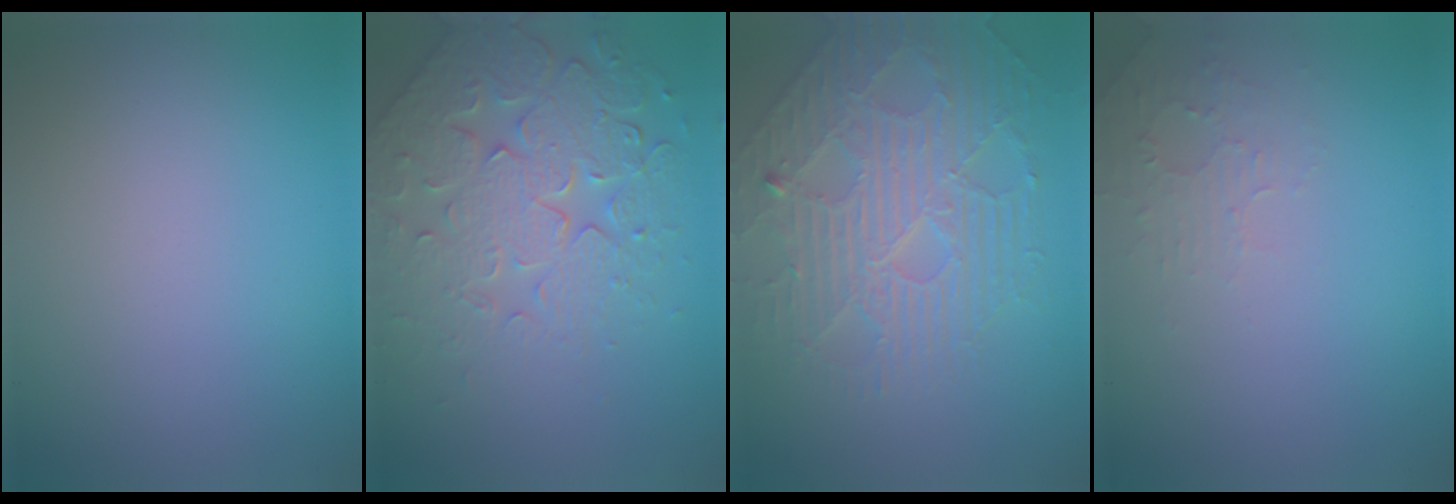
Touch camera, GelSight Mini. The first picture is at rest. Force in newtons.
{"total": 6.4, "press": 5.5, "slide": 3.4}
{"total": 4.7, "press": 4.6, "slide": 0.6}
{"total": 1.6, "press": 1.6, "slide": 0.4}